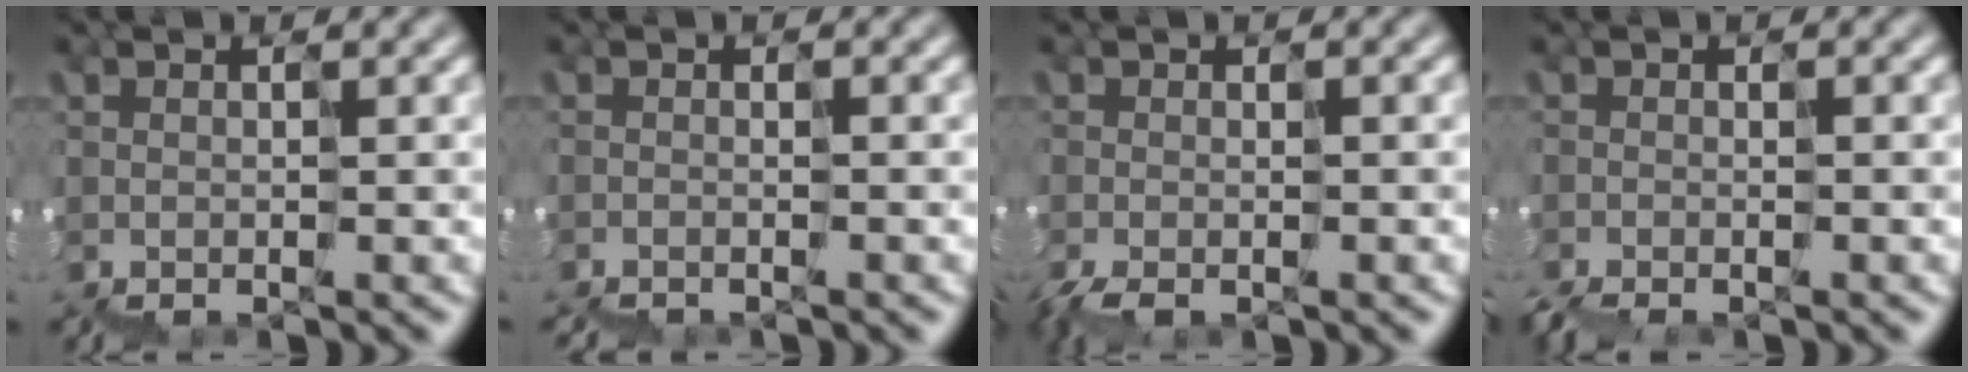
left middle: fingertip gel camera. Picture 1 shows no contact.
{"total": 1.1, "force": [-1.0, 0.0, -0.4], "torque": [0.012, -0.007, -0.007]}
{"total": 1.1, "force": [-1.1, -0.2, -0.1], "torque": [-0.021, -0.013, -0.020]}
{"total": 1.9, "force": [-1.7, 0.3, 0.6], "torque": [-0.006, -0.014, -0.023]}